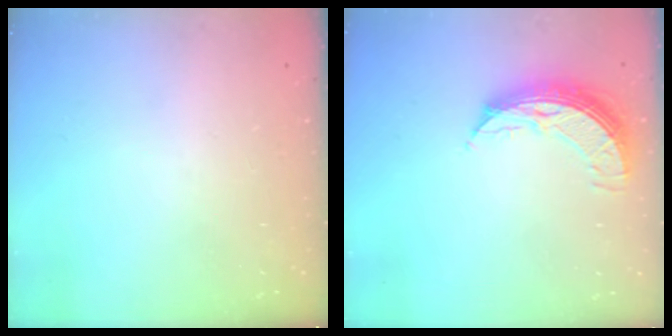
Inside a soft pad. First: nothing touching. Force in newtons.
{"total": 8.7, "press": 8.6, "slide": 0.9}